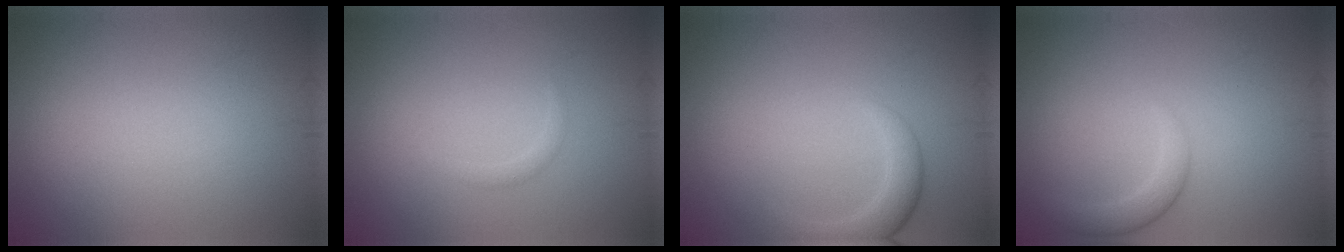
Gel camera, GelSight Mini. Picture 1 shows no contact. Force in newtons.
{"total": 0.8, "press": 0.8, "slide": 0.1}
{"total": 2.5, "press": 2.5, "slide": 0.2}
{"total": 1.8, "press": 1.8, "slide": 0.1}